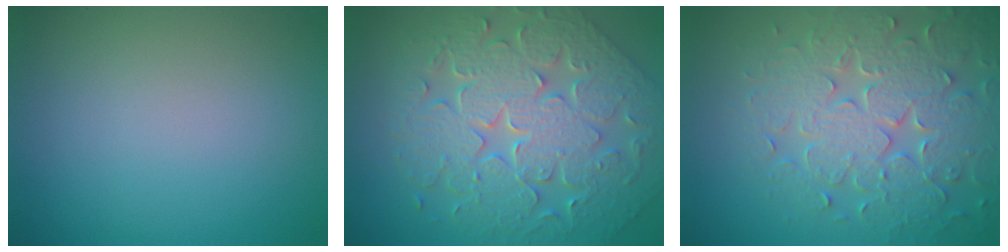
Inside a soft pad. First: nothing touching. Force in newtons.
{"total": 7.8, "press": 6.7, "slide": 4.0}
{"total": 7.4, "press": 6.0, "slide": 4.3}